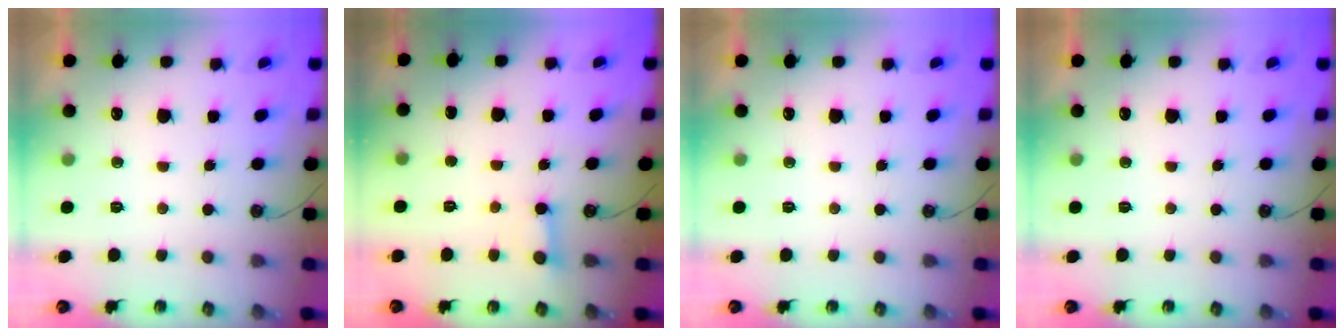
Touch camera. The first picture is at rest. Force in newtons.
{"total": 2.4, "press": 2.4, "slide": 0.2}
{"total": 0.0}
{"total": 0.0}